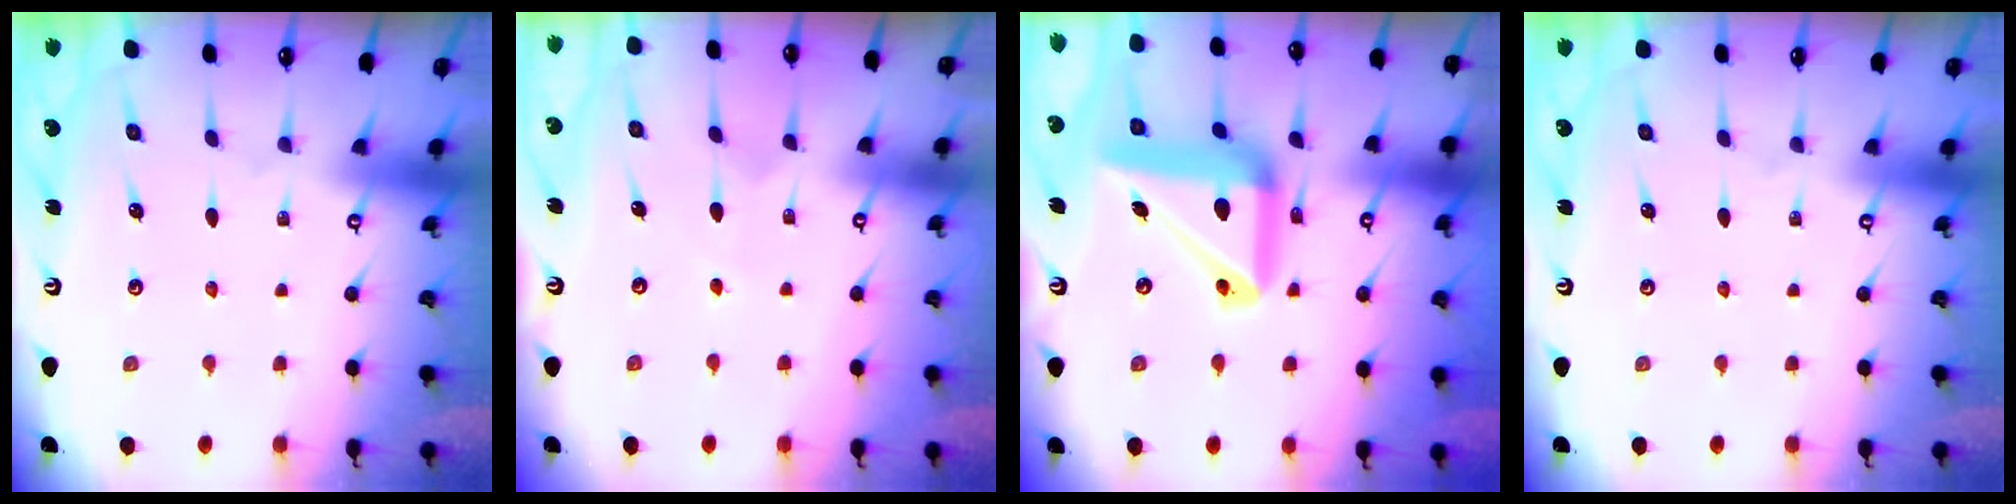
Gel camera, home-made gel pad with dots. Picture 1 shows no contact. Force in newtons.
{"total": 4.3, "press": 4.2, "slide": 0.7}
{"total": 20.2, "press": 20.0, "slide": 2.5}
{"total": 0.0}